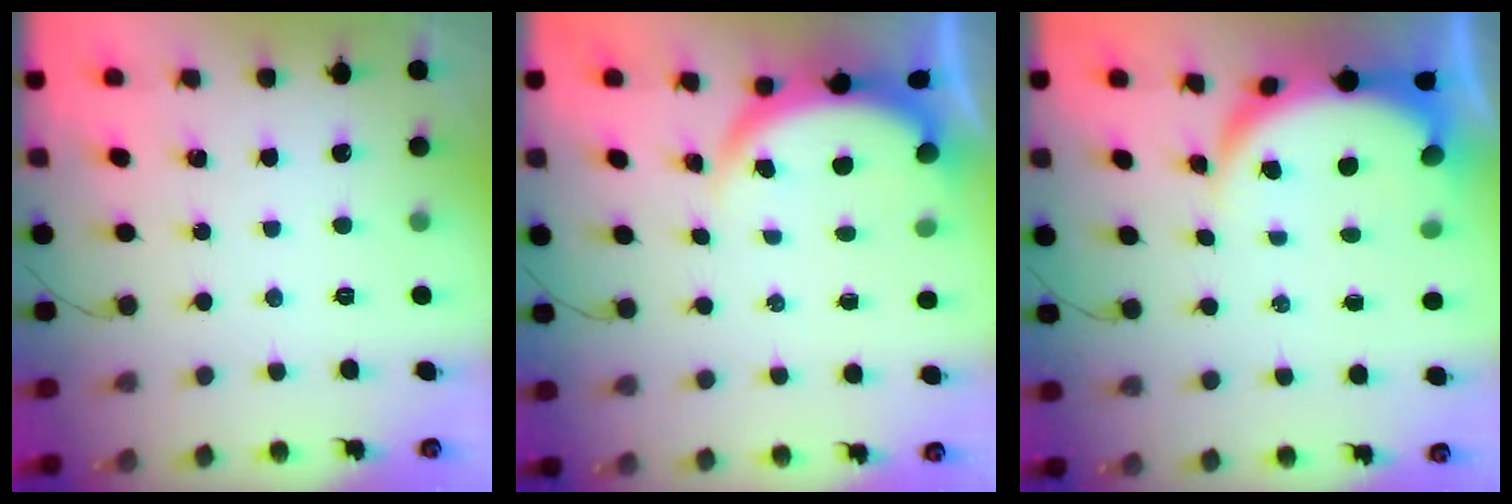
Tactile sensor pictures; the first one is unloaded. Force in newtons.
{"total": 3.7, "press": 3.7, "slide": 0.1}
{"total": 6.0, "press": 6.0, "slide": 0.1}